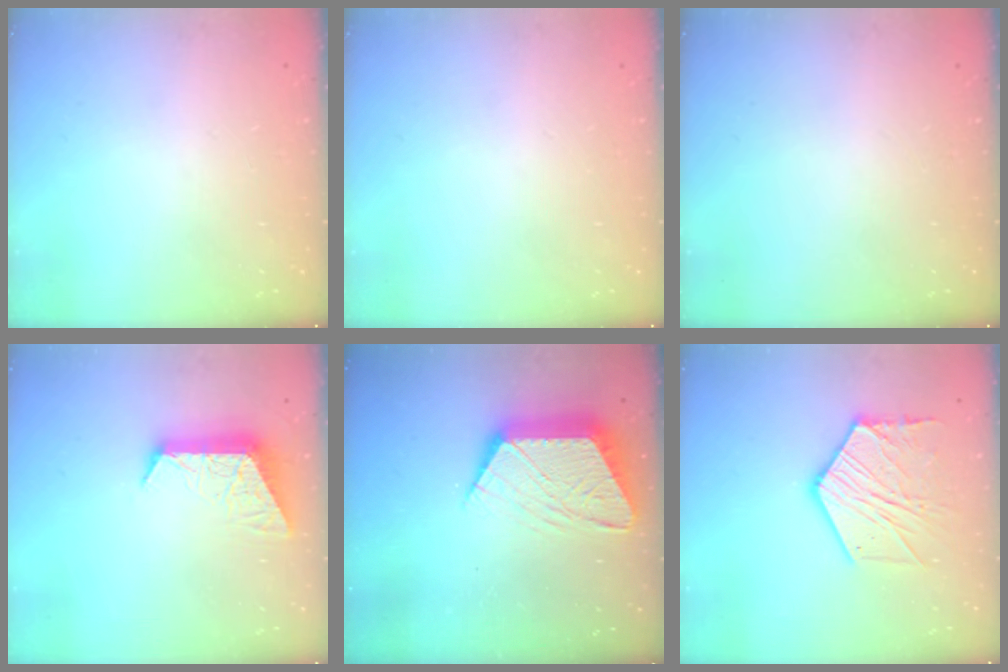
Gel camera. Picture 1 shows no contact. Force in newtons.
{"total": 0.0}
{"total": 0.0}
{"total": 10.9, "press": 10.9, "slide": 0.7}
{"total": 14.6, "press": 14.6, "slide": 1.0}
{"total": 14.4, "press": 14.4, "slide": 1.1}